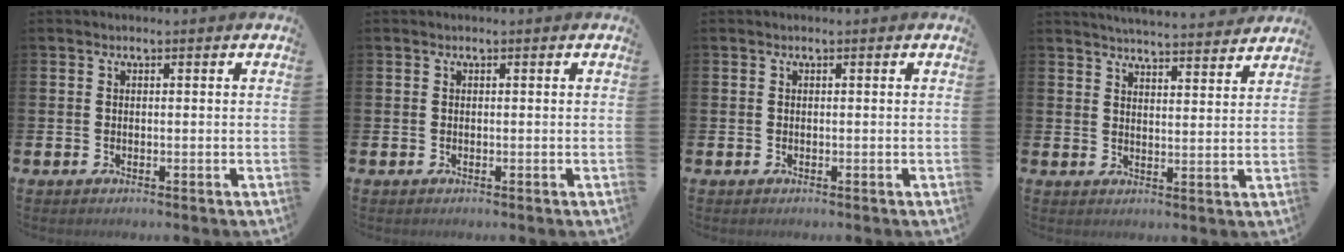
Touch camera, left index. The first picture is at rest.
{"total": 0.0}
{"total": 0.0}
{"total": 5.2, "force": [5.1, 0.0, 0.4], "torque": [-0.013, -0.038, 0.091]}